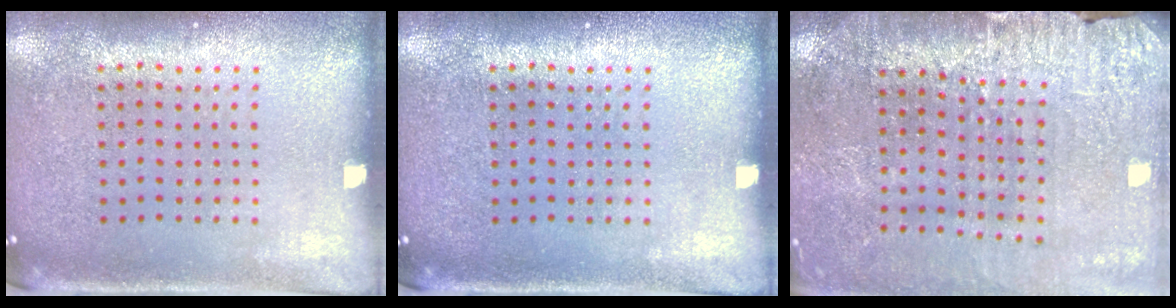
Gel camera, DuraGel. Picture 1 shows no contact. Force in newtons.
{"total": 0.0}
{"total": 3.0, "press": 3.0, "slide": 0.2}